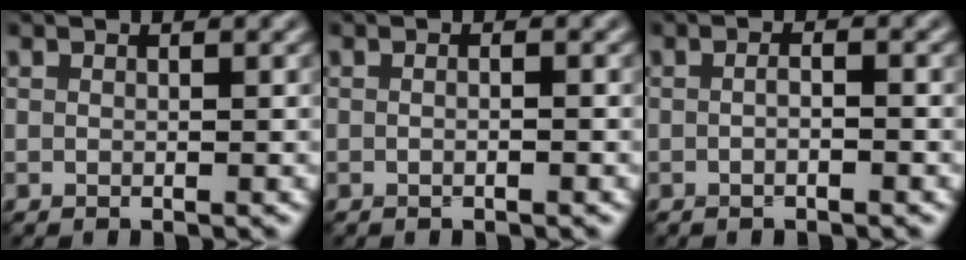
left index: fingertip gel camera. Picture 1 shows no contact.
{"total": 1.2, "force": [0.0, 0.6, 1.0], "torque": [0.006, -0.006, -0.013]}
{"total": 1.3, "force": [-0.3, 0.4, 1.2], "torque": [-0.001, -0.004, -0.011]}